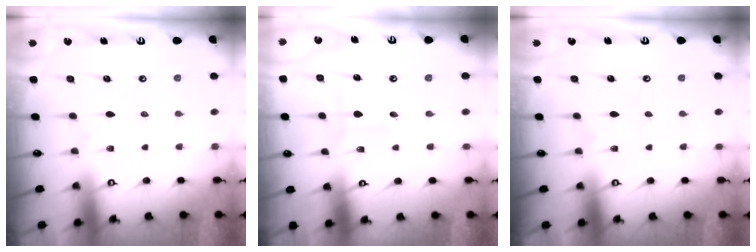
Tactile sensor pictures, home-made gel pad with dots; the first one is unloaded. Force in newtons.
{"total": 2.0, "press": 1.9, "slide": 0.5}
{"total": 0.0}